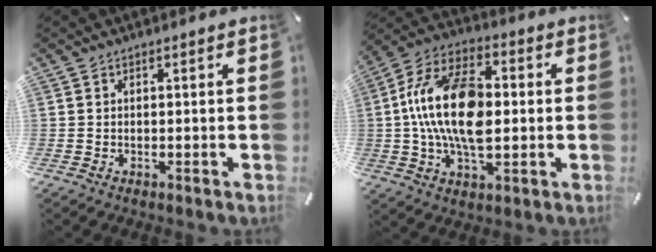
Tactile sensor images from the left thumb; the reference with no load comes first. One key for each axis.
{"total": 17.9, "fx": 0.0, "fy": 10.3, "fz": 14.6, "tx": -0.296, "ty": 0.003, "tz": -0.006}